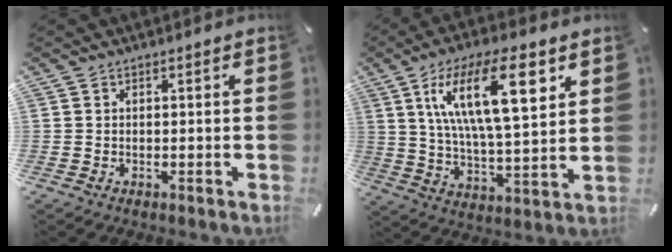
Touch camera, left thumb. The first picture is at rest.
{"total": 19.5, "force": [8.8, 7.1, 15.9], "torque": [-0.292, -0.012, 0.136]}